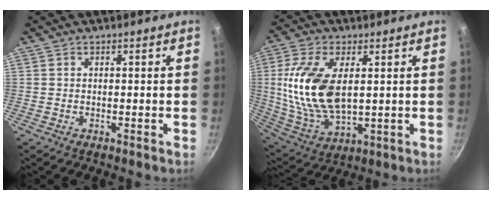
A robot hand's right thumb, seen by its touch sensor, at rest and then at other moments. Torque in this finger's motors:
{"motor_torque": [0.25, 0.50, 1.63, 0.12, 0.30]}